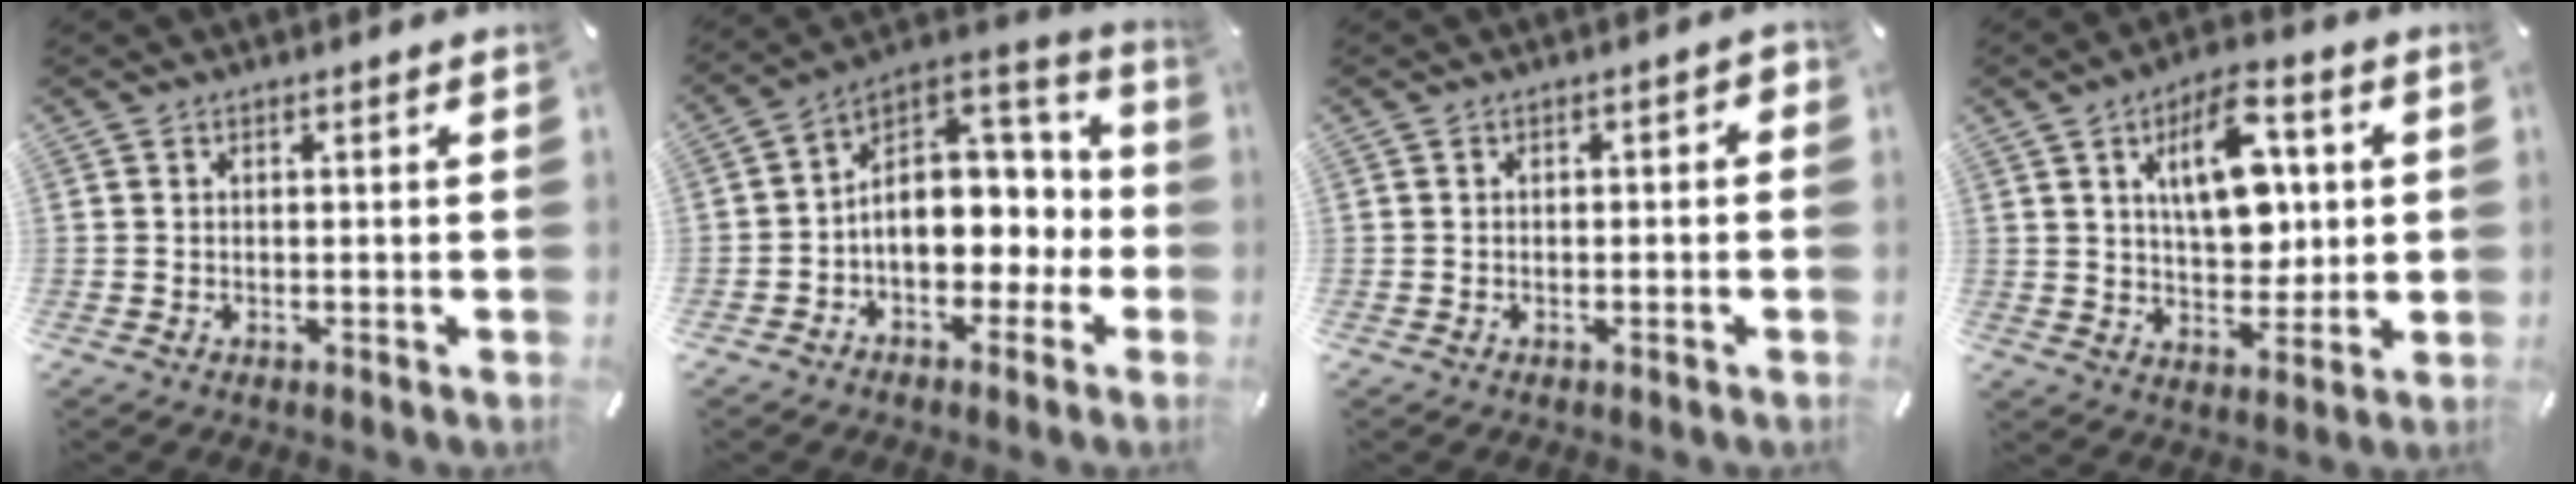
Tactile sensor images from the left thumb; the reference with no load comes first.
{"total": 14.1, "force": [0.5, 10.8, 9.1], "torque": [-0.125, -0.009, 0.014]}
{"total": 1.6, "force": [-0.8, 0.8, 1.1], "torque": [-0.020, 0.005, -0.016]}
{"total": 14.5, "force": [4.0, 8.4, 11.1], "torque": [-0.164, 0.001, 0.067]}